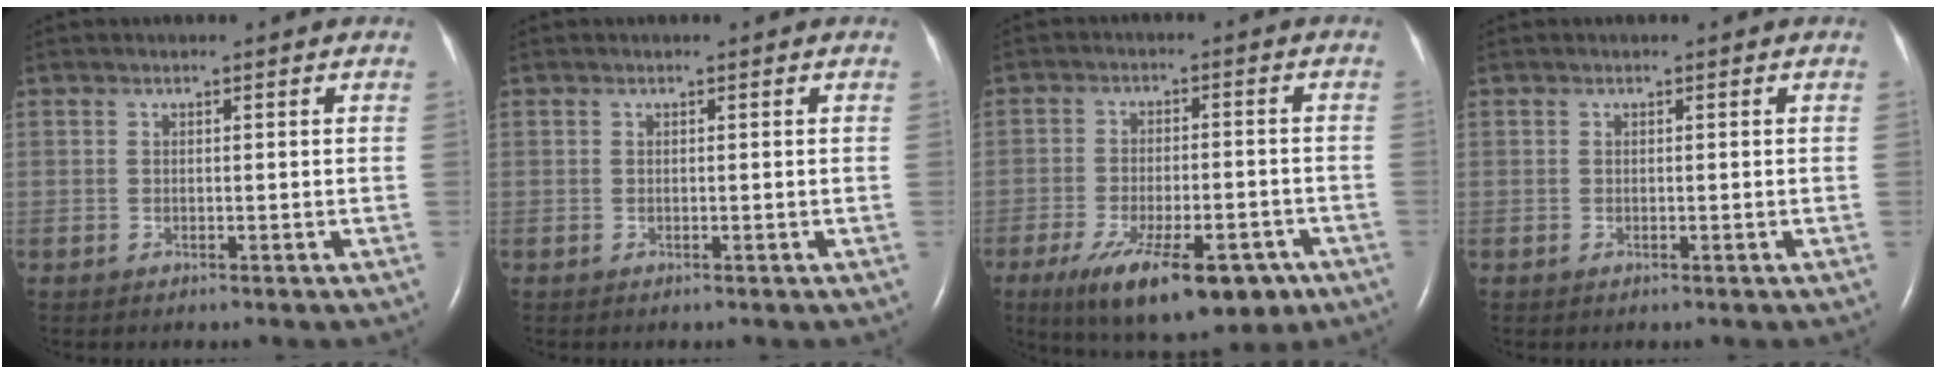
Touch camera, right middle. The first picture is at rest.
{"total": 0.0}
{"total": 16.2, "force": [-9.7, 6.0, 11.5], "torque": [-0.172, -0.017, -0.142]}
{"total": 0.0}